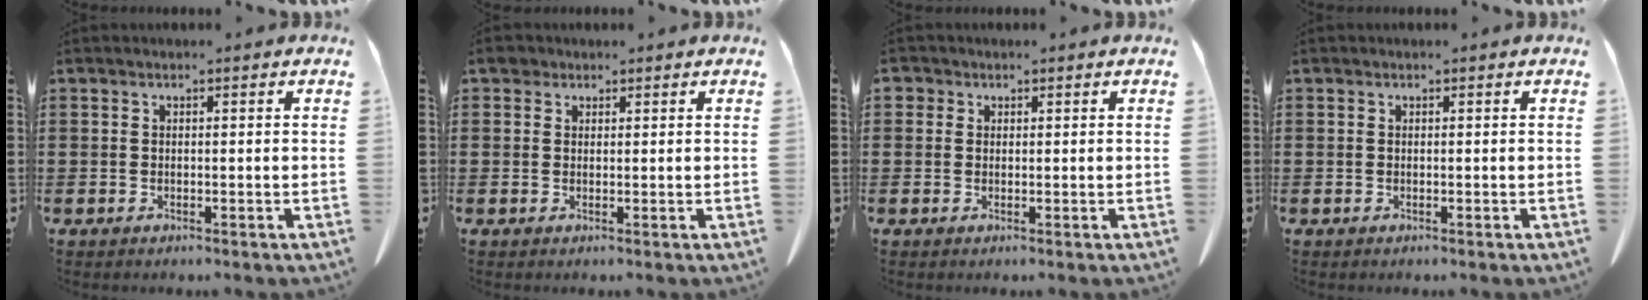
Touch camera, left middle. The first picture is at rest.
{"total": 2.0, "force": [1.5, 1.2, 0.5], "torque": [-0.017, 0.008, 0.028]}
{"total": 1.3, "force": [0.6, 1.1, 0.2], "torque": [-0.009, 0.006, 0.011]}
{"total": 0.0}